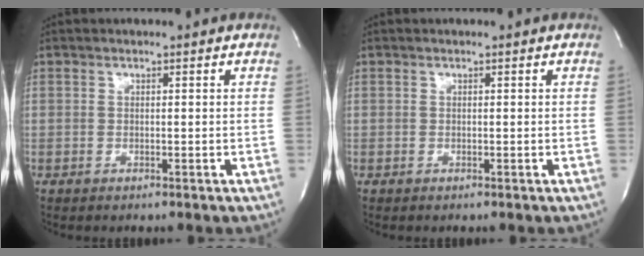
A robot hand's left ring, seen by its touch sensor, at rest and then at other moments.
{"total": 0.0}